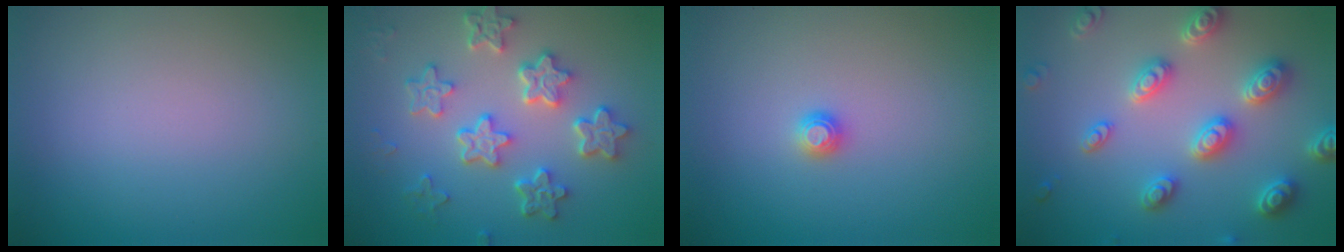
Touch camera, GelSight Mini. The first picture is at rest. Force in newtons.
{"total": 5.8, "press": 4.7, "slide": 3.4}
{"total": 1.0, "press": 1.0, "slide": 0.1}
{"total": 5.3, "press": 5.1, "slide": 1.2}